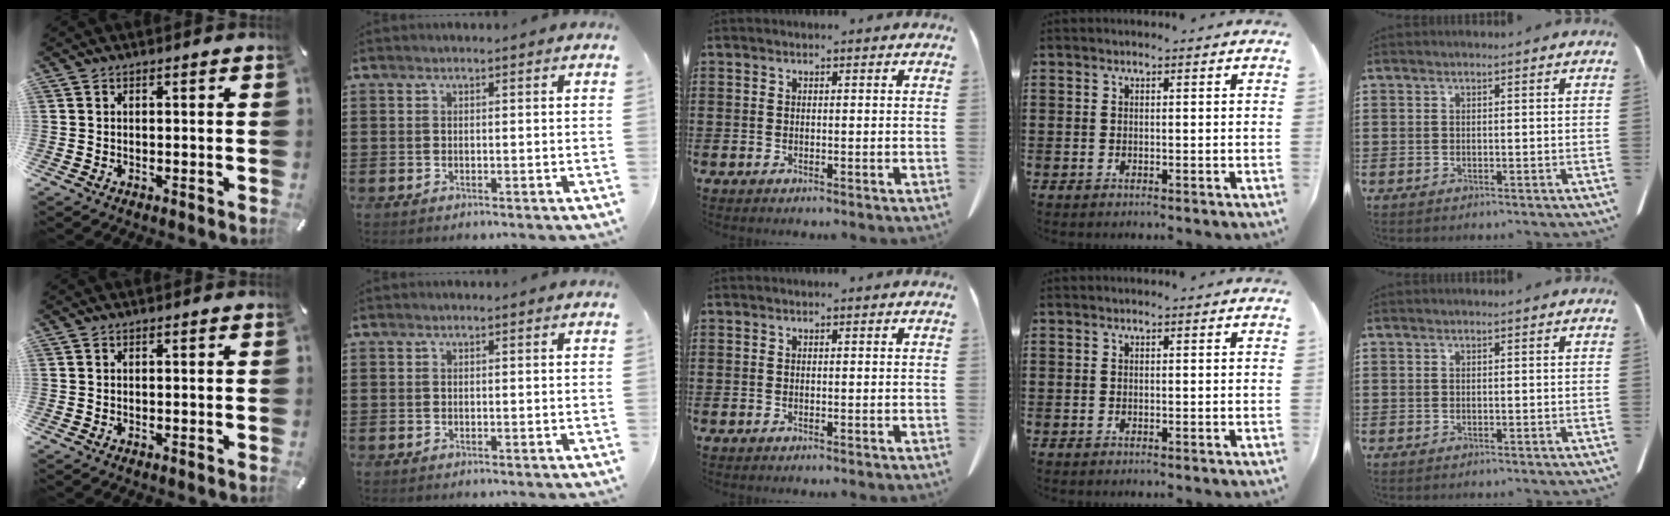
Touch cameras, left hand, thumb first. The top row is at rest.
{}